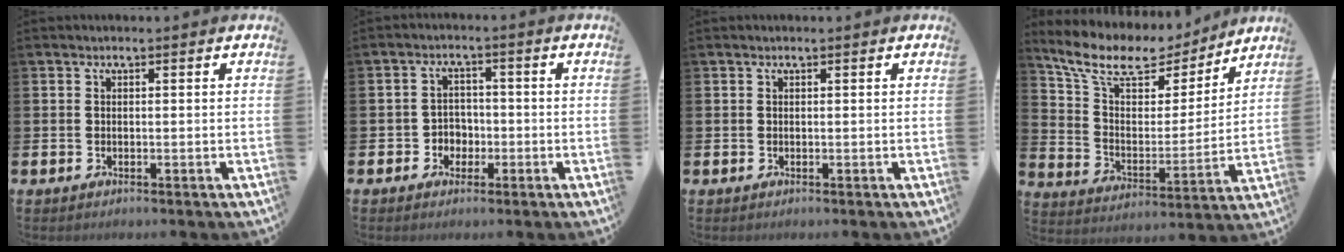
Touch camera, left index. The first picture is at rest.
{"total": 2.8, "force": [-1.1, 2.5, 0.7], "torque": [-0.016, 0.001, -0.029]}
{"total": 0.0}
{"total": 10.3, "force": [8.7, 4.2, 3.5], "torque": [-0.118, -0.054, 0.151]}